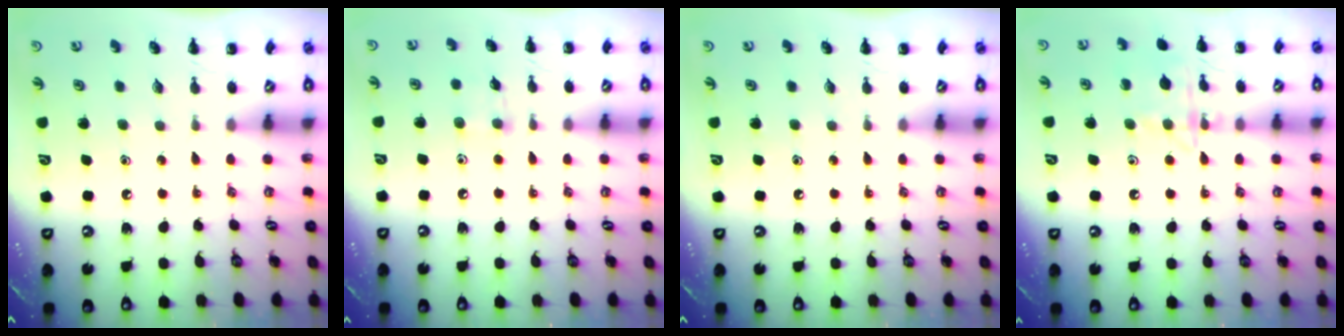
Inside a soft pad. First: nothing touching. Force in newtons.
{"total": 3.7, "press": 3.4, "slide": 1.2}
{"total": 0.0}
{"total": 13.1, "press": 13.0, "slide": 1.1}